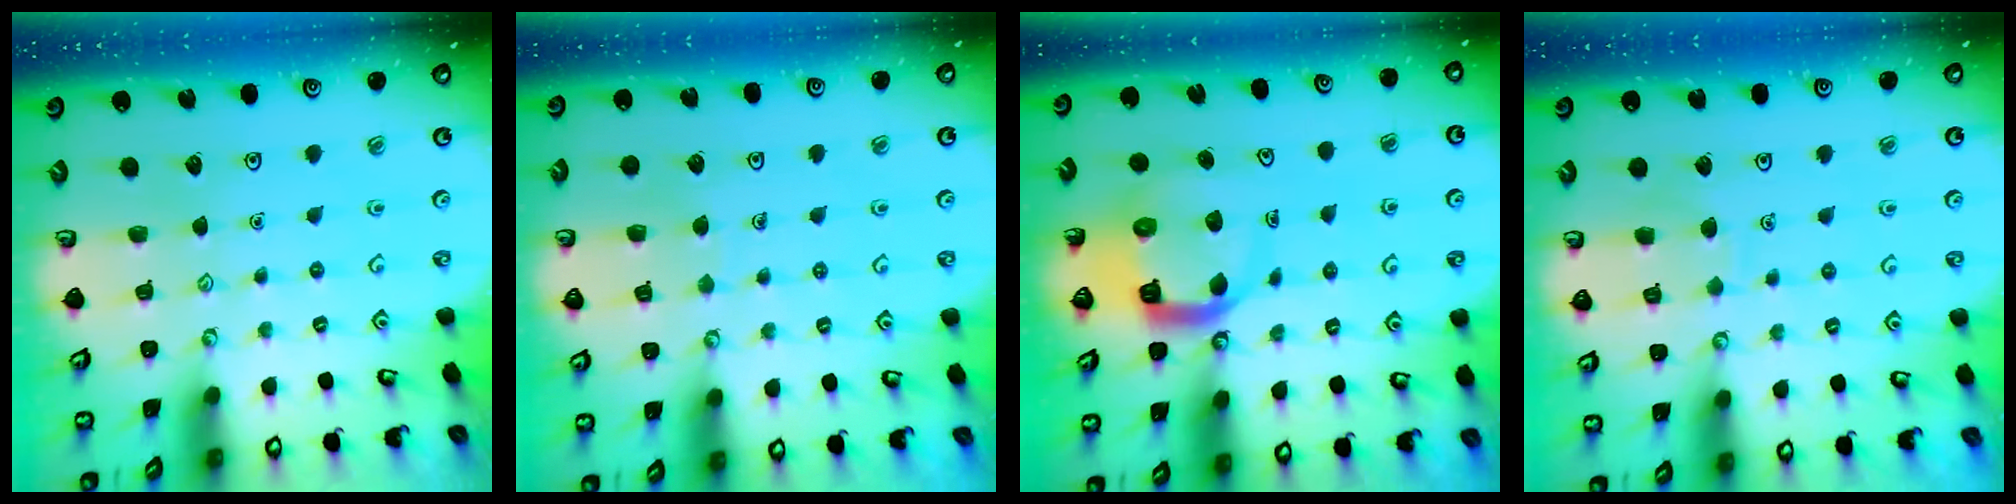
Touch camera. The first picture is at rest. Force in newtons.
{"total": 4.7, "press": 4.6, "slide": 0.4}
{"total": 9.2, "press": 9.2, "slide": 1.0}
{"total": 5.2, "press": 5.1, "slide": 0.6}